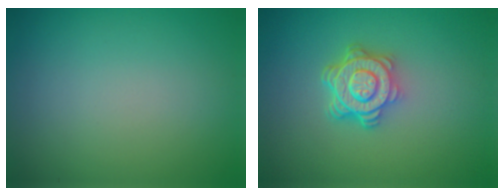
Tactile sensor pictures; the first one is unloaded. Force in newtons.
{"total": 4.6, "press": 3.3, "slide": 3.2}